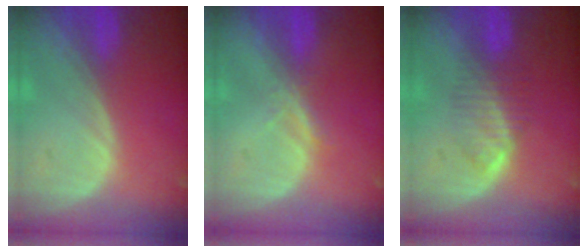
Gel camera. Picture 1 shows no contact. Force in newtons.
{"total": 1.8, "press": 1.6, "slide": 0.7}
{"total": 4.4, "press": 4.3, "slide": 0.9}